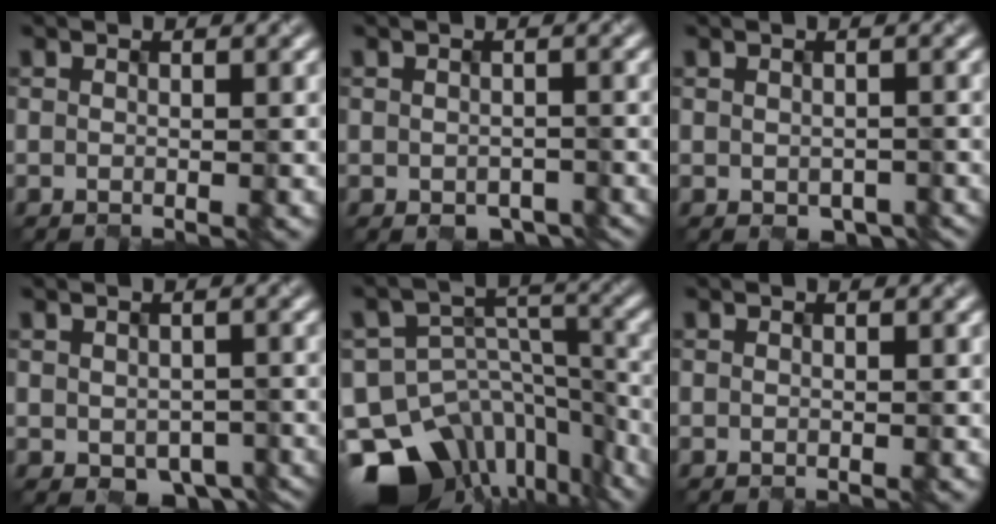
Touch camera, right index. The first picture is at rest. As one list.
[{"total": 2.1, "force": [-1.5, 1.1, 0.8], "torque": [-0.012, -0.009, -0.005]}, {"total": 1.8, "force": [-1.1, 1.1, 0.9], "torque": [-0.015, -0.008, 0.004]}, {"total": 3.9, "force": [-1.7, 2.7, 2.3], "torque": [-0.030, -0.015, 0.001]}, {"total": 14.1, "force": [-11.6, 6.9, 4.0], "torque": [-0.063, 0.011, -0.162]}, {"total": 0.0}]